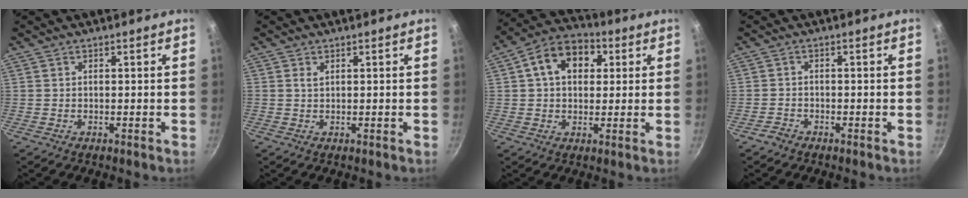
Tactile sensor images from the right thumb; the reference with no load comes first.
{"total": 1.1, "force": [0.5, 0.7, 0.7], "torque": [-0.011, -0.001, 0.008]}
{"total": 11.9, "force": [3.2, 8.5, 7.7], "torque": [-0.099, 0.018, 0.035]}
{"total": 1.8, "force": [-1.5, 0.9, 0.4], "torque": [-0.009, 0.017, -0.029]}